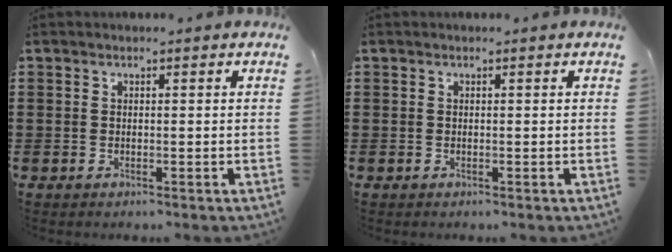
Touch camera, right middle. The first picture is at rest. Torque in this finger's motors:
{"motor_torque": [0.00, 0.00, 0.00, 0.00]}